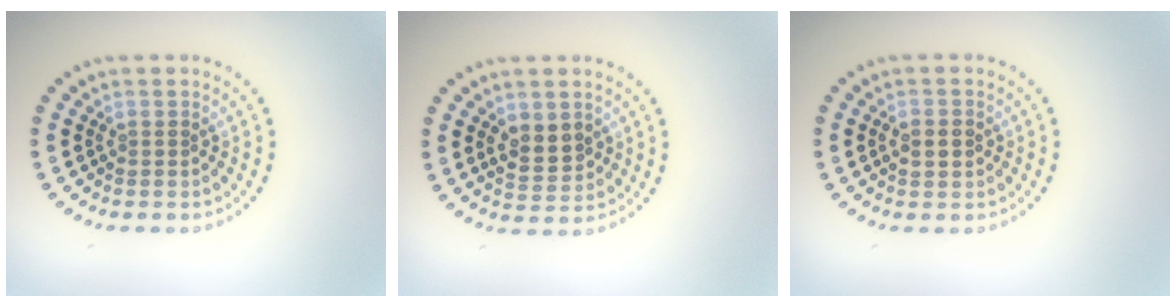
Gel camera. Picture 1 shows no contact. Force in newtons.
{"total": 2.7, "press": 2.6, "slide": 0.6}
{"total": 2.3, "press": 2.3, "slide": 0.1}